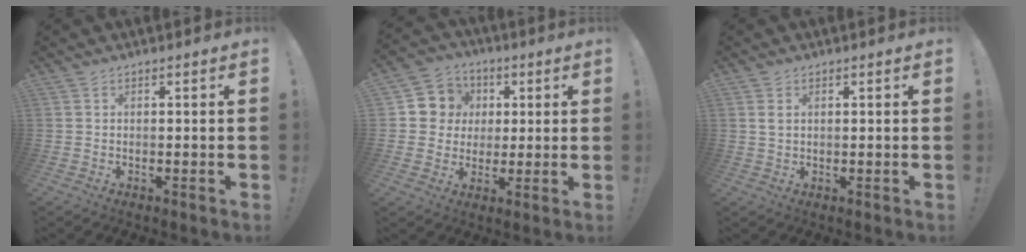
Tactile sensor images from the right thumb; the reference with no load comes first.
{"total": 9.5, "force": [1.1, 9.2, 2.2], "torque": [-0.028, 0.004, 0.028]}
{"total": 1.8, "force": [0.8, 1.0, 1.3], "torque": [-0.026, 0.003, 0.014]}